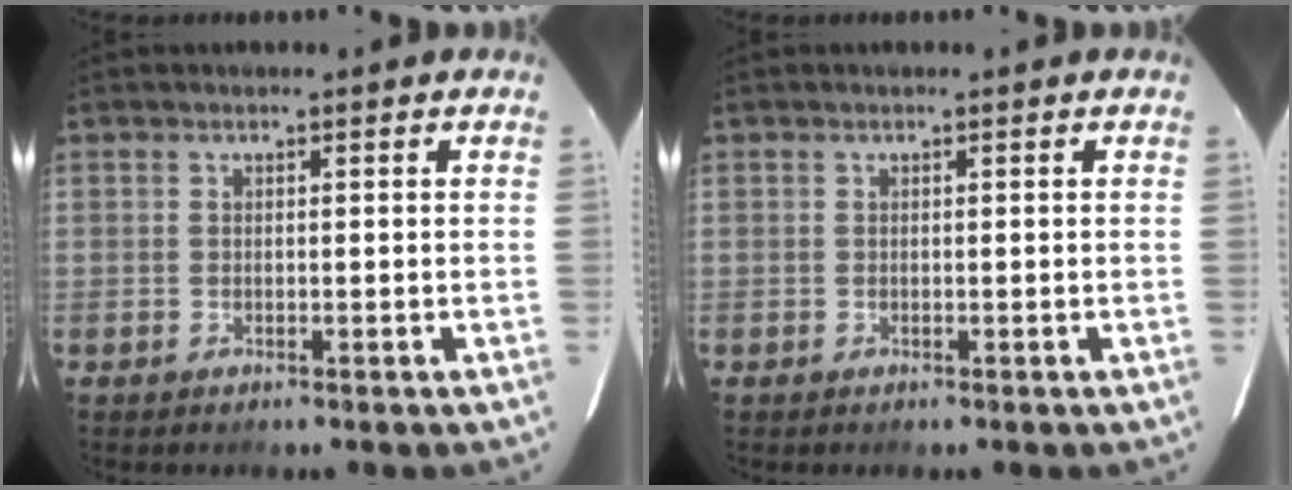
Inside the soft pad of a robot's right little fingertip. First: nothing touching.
{"total": 0.0}